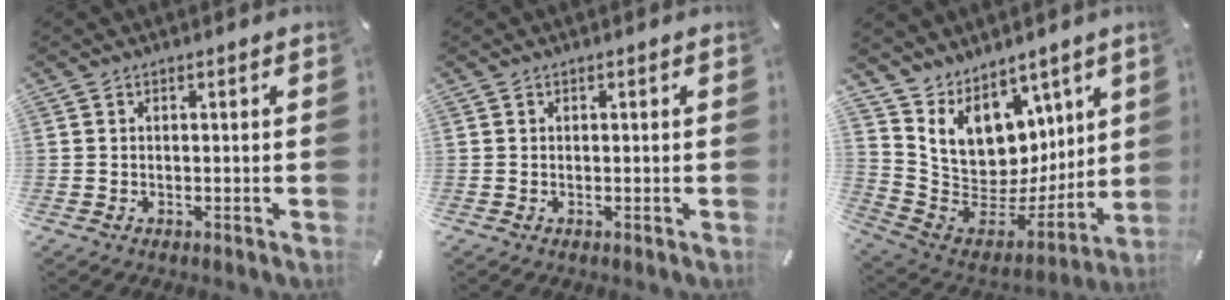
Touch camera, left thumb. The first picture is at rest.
{"total": 0.0}
{"total": 11.6, "force": [6.4, 9.0, 3.3], "torque": [-0.062, -0.089, 0.131]}